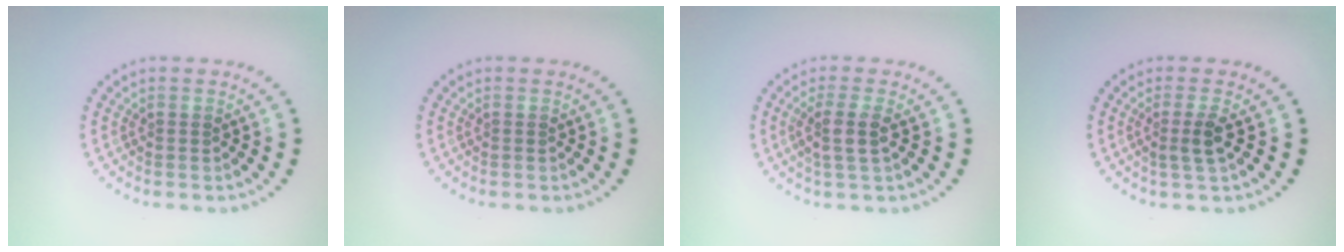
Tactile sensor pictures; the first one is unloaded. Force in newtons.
{"total": 0.0}
{"total": 2.4, "press": 2.0, "slide": 1.2}
{"total": 1.9, "press": 1.5, "slide": 1.1}